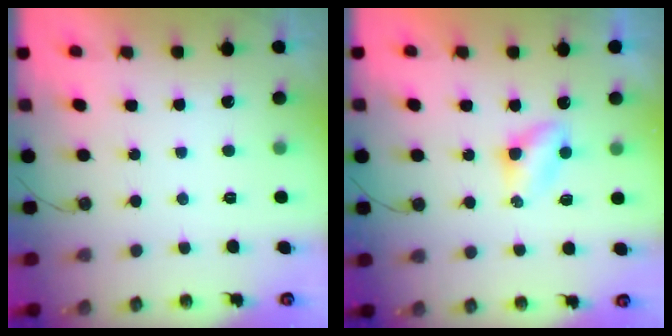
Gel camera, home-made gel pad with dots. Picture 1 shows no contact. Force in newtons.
{"total": 3.7, "press": 3.7, "slide": 0.5}